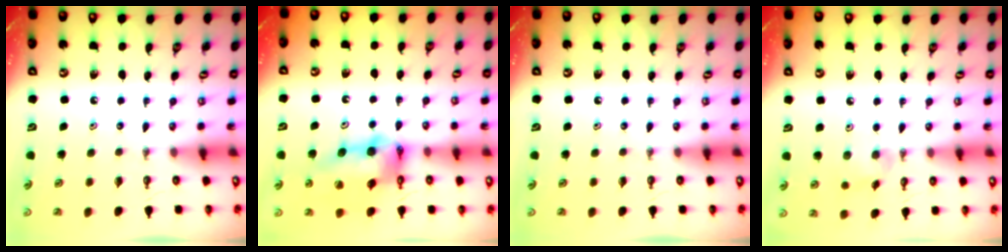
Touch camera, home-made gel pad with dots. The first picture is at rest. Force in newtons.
{"total": 14.1, "press": 14.0, "slide": 1.2}
{"total": 0.0}
{"total": 5.3, "press": 5.3, "slide": 0.6}